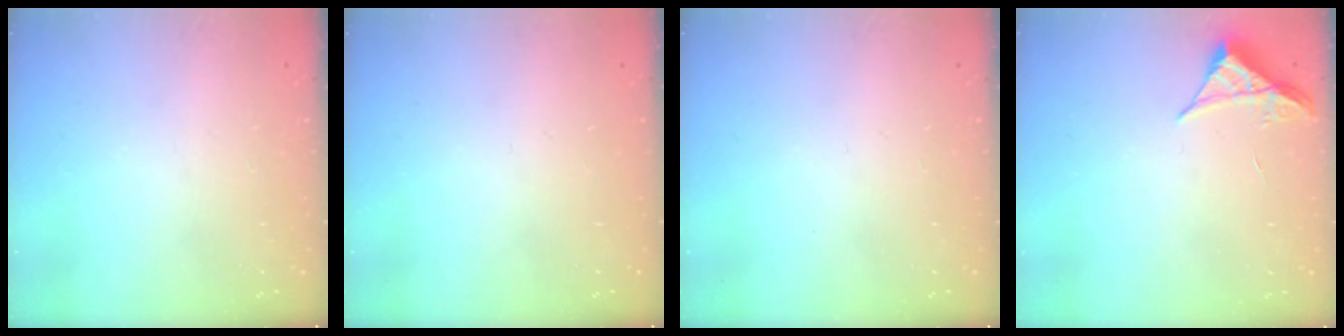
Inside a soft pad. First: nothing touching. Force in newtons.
{"total": 0.0}
{"total": 0.0}
{"total": 4.1, "press": 4.1, "slide": 0.5}